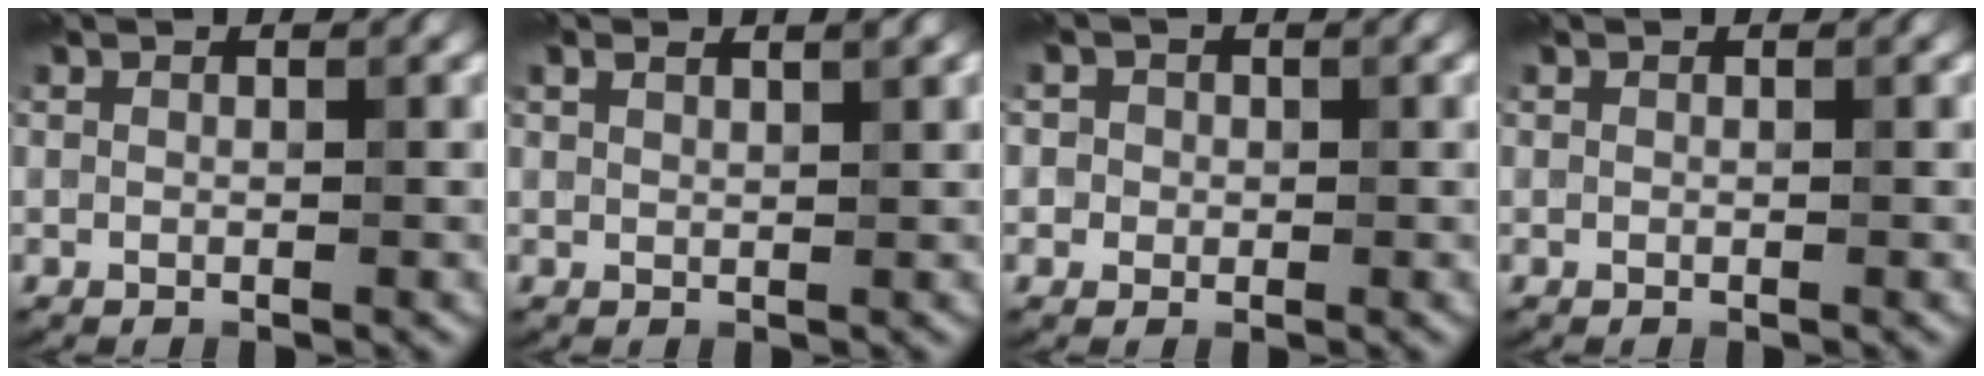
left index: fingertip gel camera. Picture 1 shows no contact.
{"total": 1.7, "force": [1.2, 0.4, 1.1], "torque": [-0.017, 0.004, 0.019]}
{"total": 2.1, "force": [0.6, 1.9, 0.6], "torque": [0.010, 0.006, 0.000]}
{"total": 0.0}